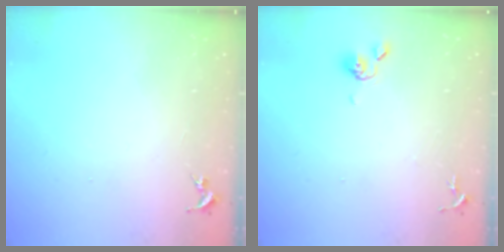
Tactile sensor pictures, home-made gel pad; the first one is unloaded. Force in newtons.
{"total": 5.5, "press": 5.5, "slide": 0.7}